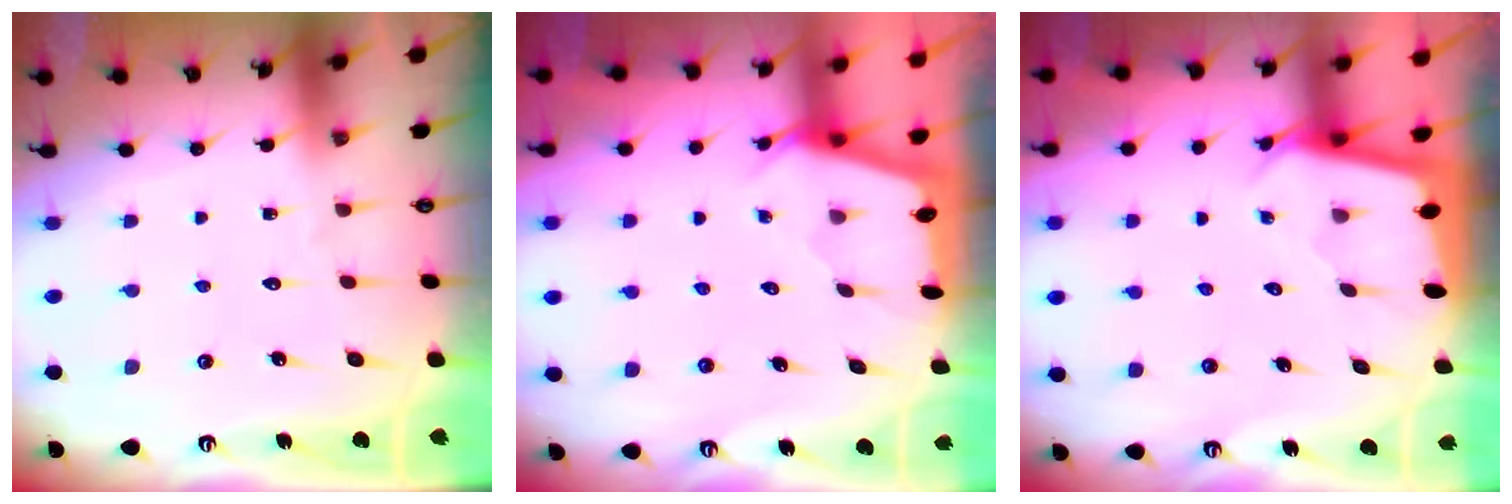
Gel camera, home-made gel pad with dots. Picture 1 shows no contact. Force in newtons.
{"total": 2.3, "press": 2.3, "slide": 0.3}
{"total": 2.3, "press": 2.3, "slide": 0.1}